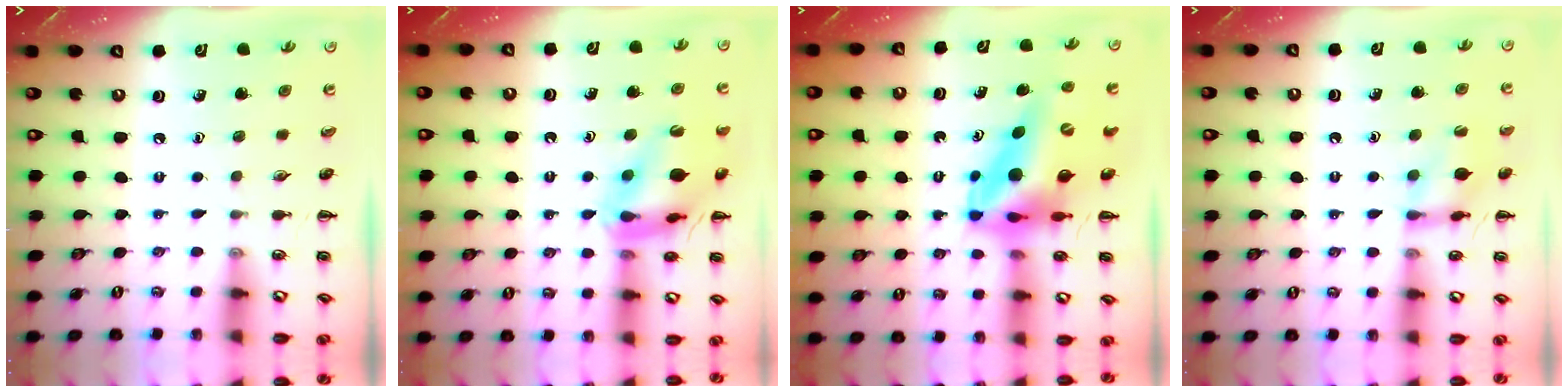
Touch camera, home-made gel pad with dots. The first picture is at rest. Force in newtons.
{"total": 15.8, "press": 15.8, "slide": 1.3}
{"total": 12.3, "press": 11.8, "slide": 3.6}
{"total": 12.1, "press": 12.0, "slide": 1.8}